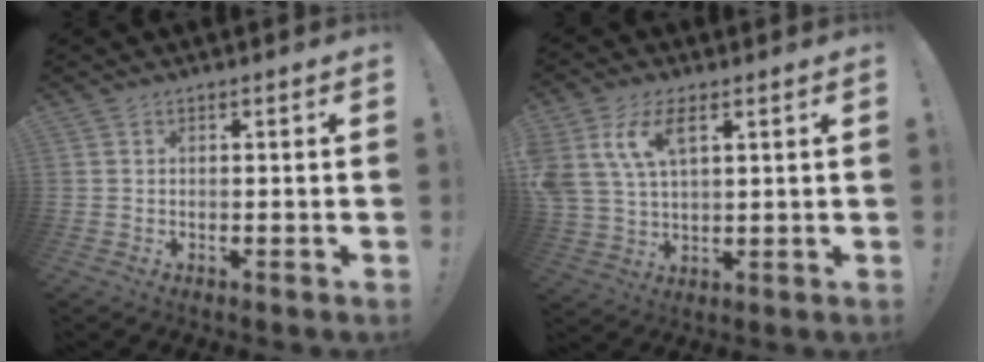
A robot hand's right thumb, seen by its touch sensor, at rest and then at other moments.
{"total": 10.9, "force": [4.8, 6.3, 7.5], "torque": [-0.170, -0.001, 0.091]}